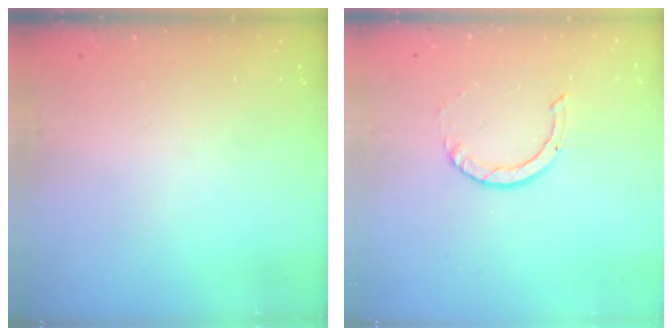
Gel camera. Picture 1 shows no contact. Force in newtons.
{"total": 2.2, "press": 2.2, "slide": 0.2}